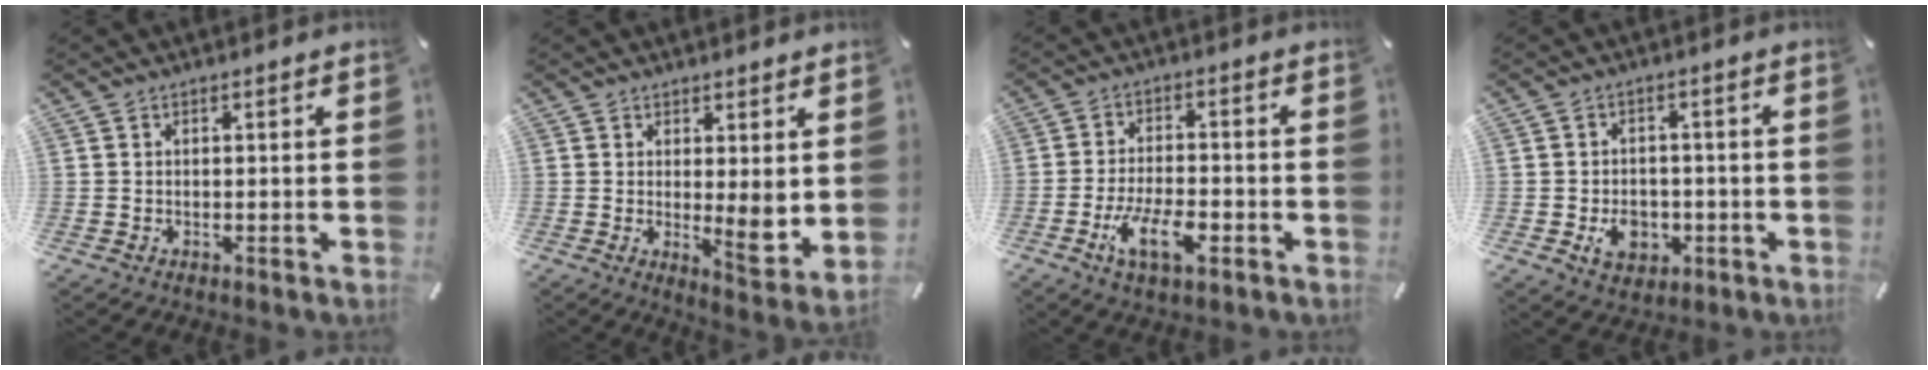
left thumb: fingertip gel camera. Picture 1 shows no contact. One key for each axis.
{"total": 7.1, "fx": 0.8, "fy": 2.1, "fz": 6.7, "tx": -0.082, "ty": -0.028, "tz": 0.020}
{"total": 10.0, "fx": -4.3, "fy": 4.4, "fz": 7.8, "tx": -0.157, "ty": 0.010, "tz": -0.077}
{"total": 7.2, "fx": -1.8, "fy": 5.9, "fz": 3.6, "tx": -0.049, "ty": 0.004, "tz": -0.031}